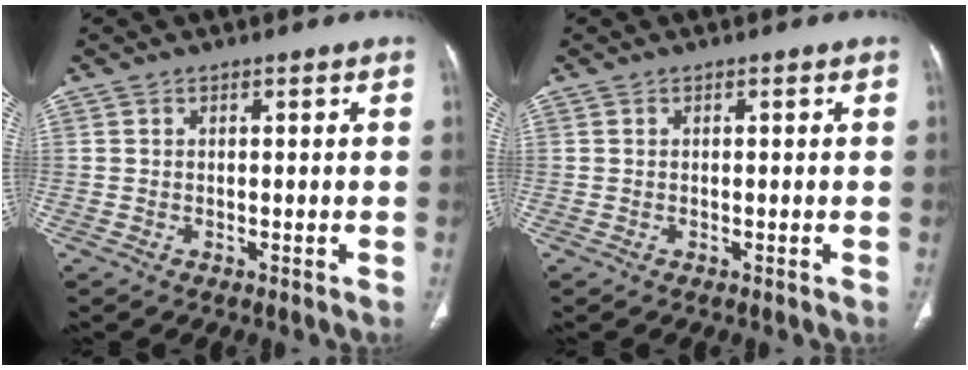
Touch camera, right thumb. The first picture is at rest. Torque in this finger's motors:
{"motor_torque": [0.01, 0.00, -0.20, -0.12, 0.02]}